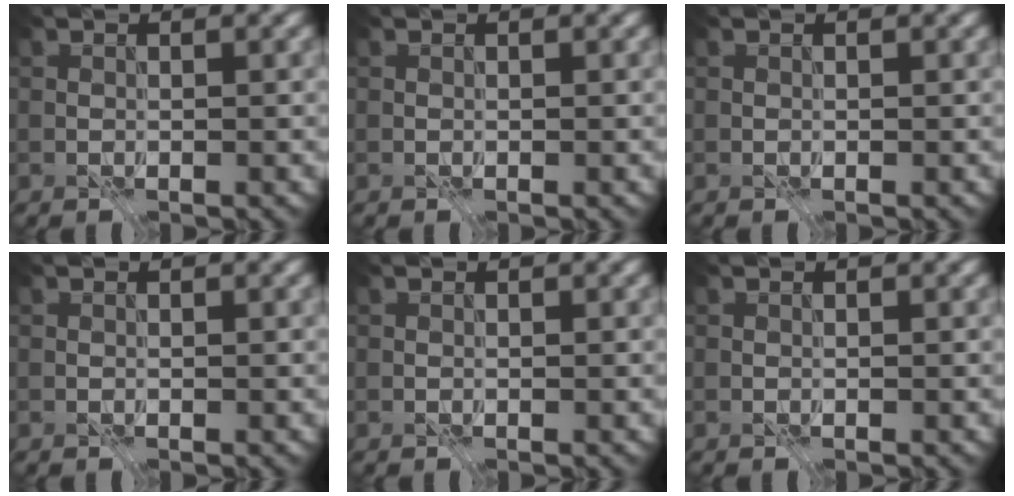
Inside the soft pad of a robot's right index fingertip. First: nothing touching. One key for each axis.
{"total": 0.0}
{"total": 0.0}
{"total": 0.0}
{"total": 0.0}
{"total": 0.0}